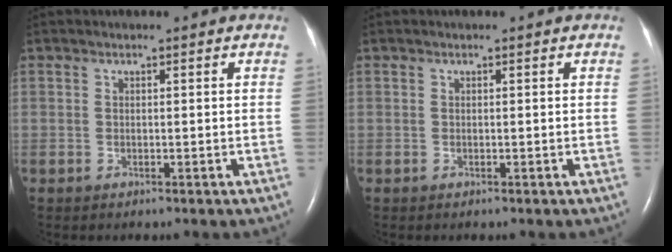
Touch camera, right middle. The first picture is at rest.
{"total": 0.0}